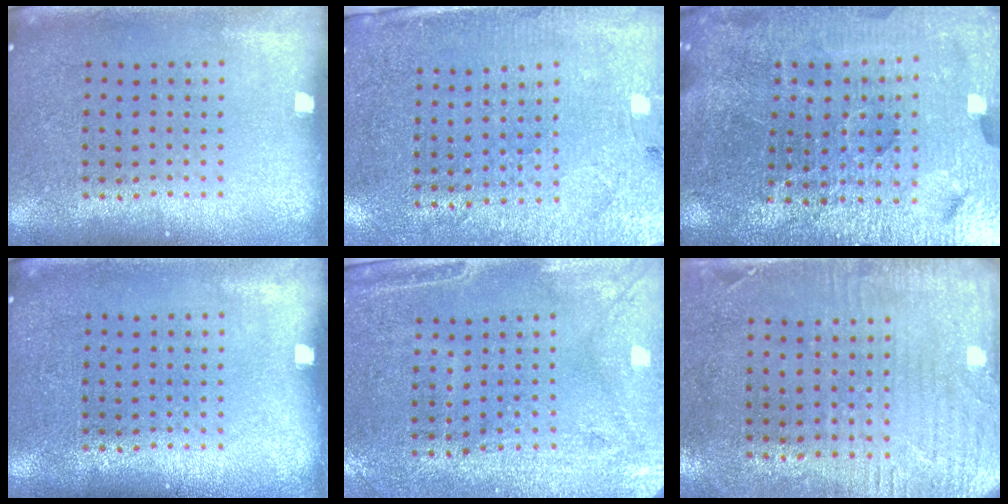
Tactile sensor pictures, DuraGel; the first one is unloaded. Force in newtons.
{"total": 2.8, "press": 2.6, "slide": 1.2}
{"total": 5.7, "press": 5.2, "slide": 2.2}
{"total": 0.0}
{"total": 2.9, "press": 2.5, "slide": 1.5}
{"total": 2.9, "press": 2.4, "slide": 1.7}